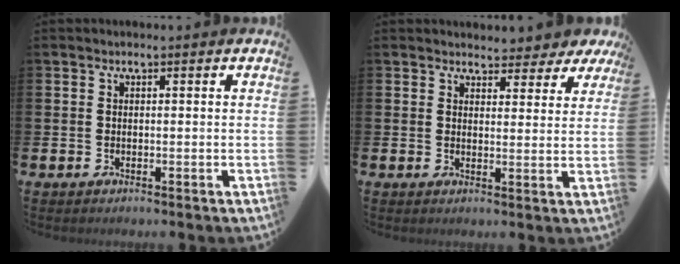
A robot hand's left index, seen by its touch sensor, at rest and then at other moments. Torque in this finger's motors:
{"motor_torque": [1.05, -1.09, 0.61, 0.07]}